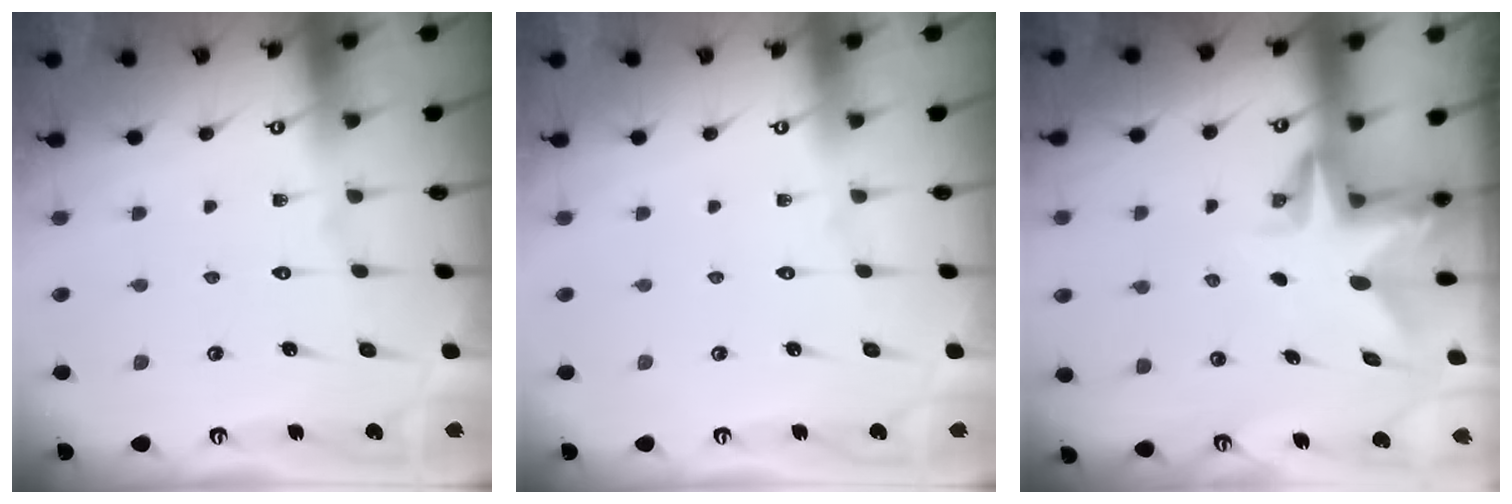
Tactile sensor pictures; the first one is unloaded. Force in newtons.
{"total": 0.0}
{"total": 3.5, "press": 3.5, "slide": 0.2}